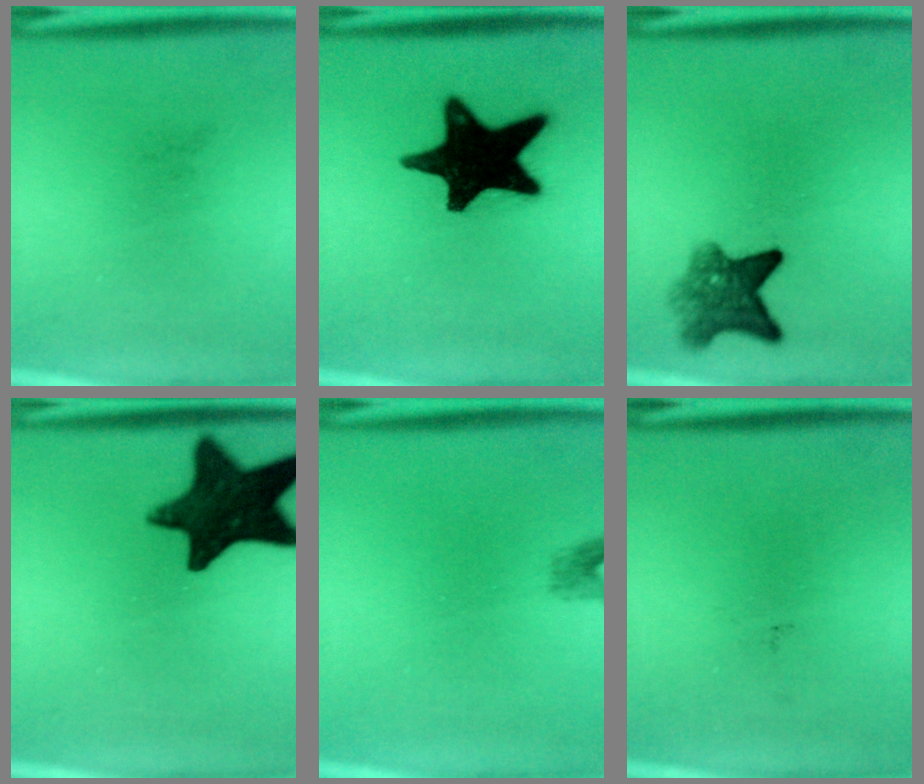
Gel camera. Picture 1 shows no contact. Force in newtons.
{"total": 19.4}
{"total": 6.0}
{"total": 15.8}
{"total": 1.5}
{"total": 0.0}